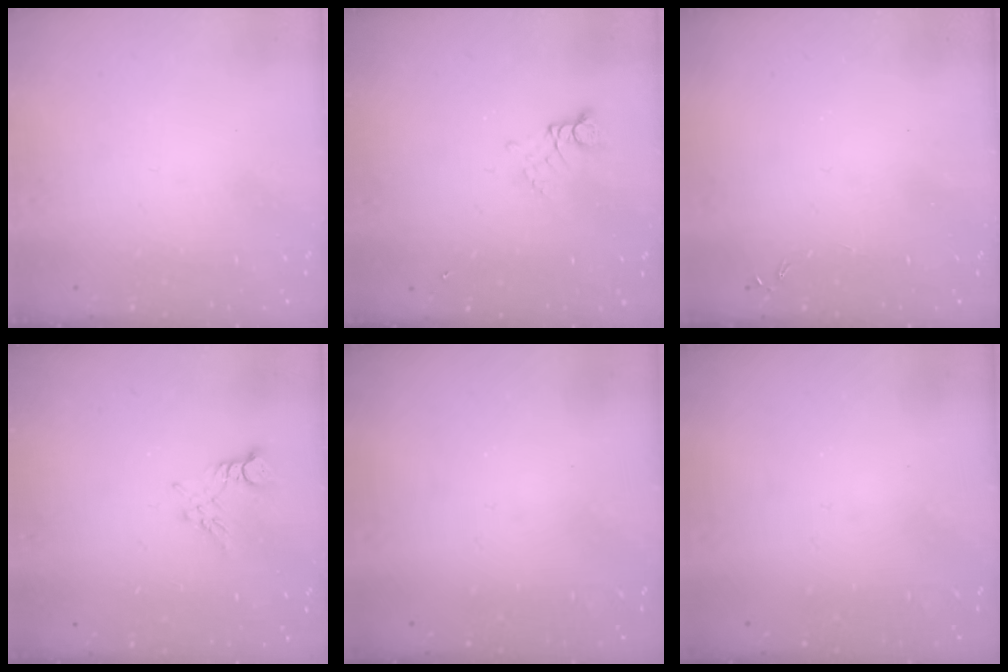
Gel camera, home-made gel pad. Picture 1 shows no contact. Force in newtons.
{"total": 2.8, "press": 2.8, "slide": 0.3}
{"total": 0.0}
{"total": 4.5, "press": 4.4, "slide": 0.5}
{"total": 0.0}
{"total": 0.0}